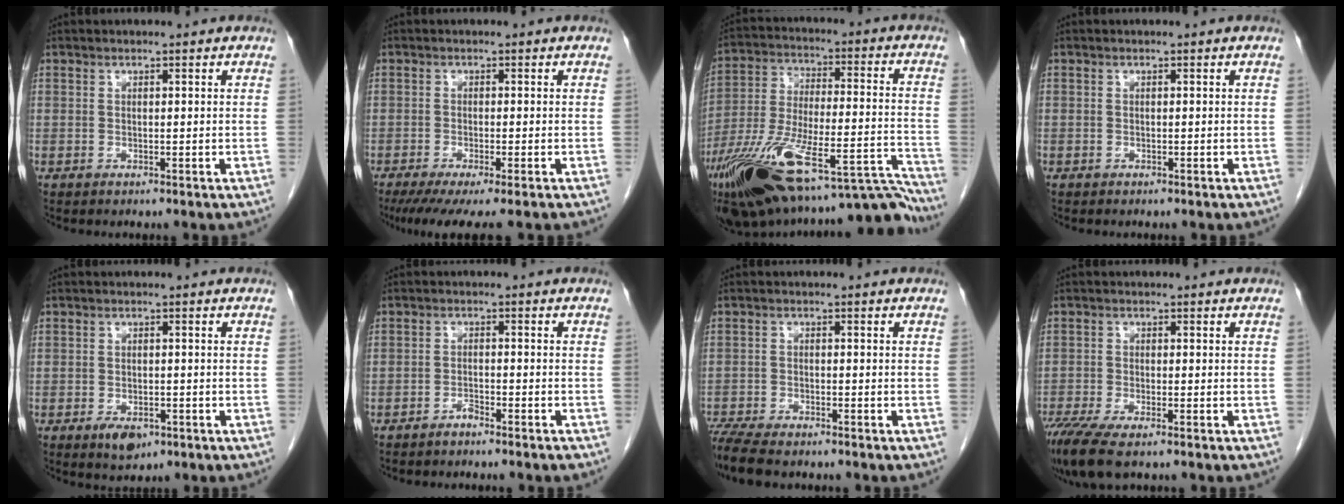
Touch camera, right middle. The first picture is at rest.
{"total": 8.1, "force": [-6.3, 0.4, 5.0], "torque": [-0.065, -0.019, -0.099]}
{"total": 30.6, "force": [-23.2, 7.0, 18.7], "torque": [-0.281, -0.004, -0.354]}
{"total": 0.0}
{"total": 3.6, "force": [-2.0, 1.9, 2.3], "torque": [-0.040, -0.002, -0.024]}
{"total": 1.9, "force": [-1.8, 0.0, 0.7], "torque": [-0.014, 0.001, -0.031]}
{"total": 8.5, "force": [-7.2, 1.9, 4.0], "torque": [-0.072, -0.018, -0.122]}
{"total": 7.4, "force": [-5.4, 1.6, 4.8], "torque": [-0.088, -0.018, -0.093]}